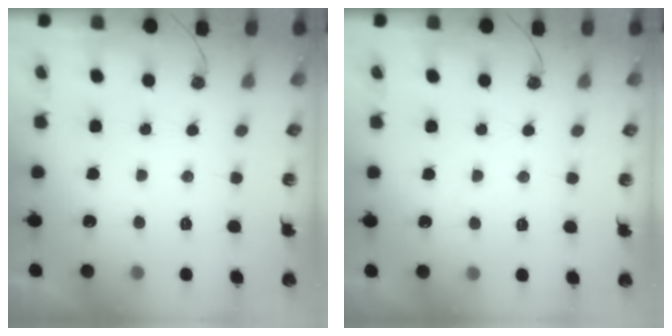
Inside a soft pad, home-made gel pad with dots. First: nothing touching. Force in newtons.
{"total": 4.5, "press": 4.4, "slide": 0.6}